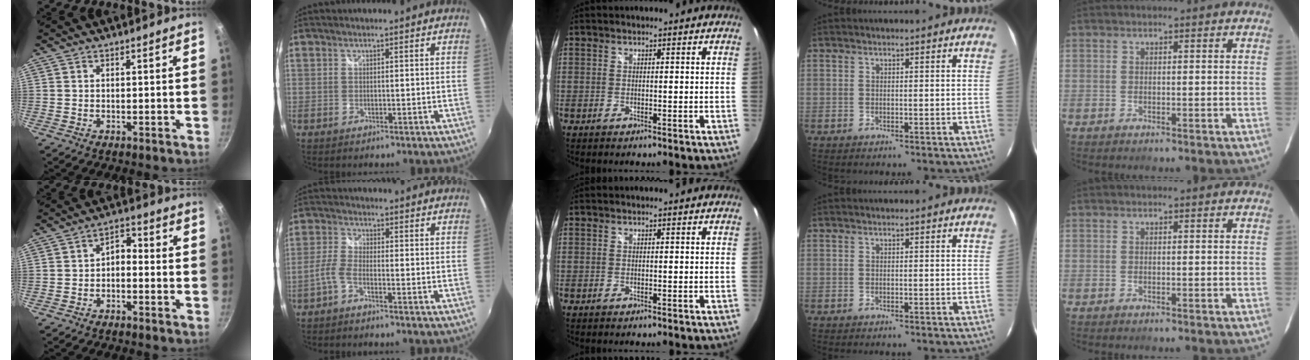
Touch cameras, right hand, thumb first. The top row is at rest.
{"thumb": {"total": 3.6, "force": [-1.2, 2.3, 2.5], "torque": [-0.027, 0.025, -0.024]}, "index": {"total": 3.0, "force": [-1.9, 0.9, 2.2], "torque": [-0.060, 0.007, -0.044]}}